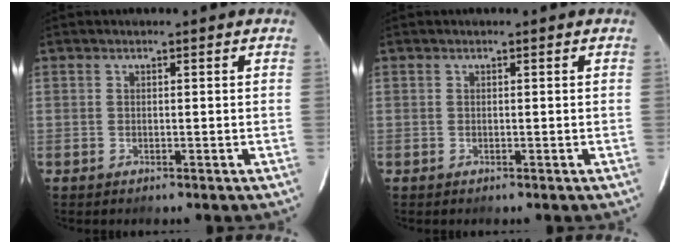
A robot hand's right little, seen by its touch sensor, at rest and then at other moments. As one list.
[{"total": 0.0}]